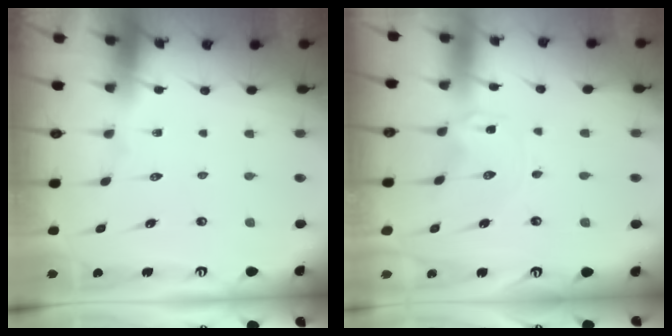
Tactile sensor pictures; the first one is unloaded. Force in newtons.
{"total": 0.0}